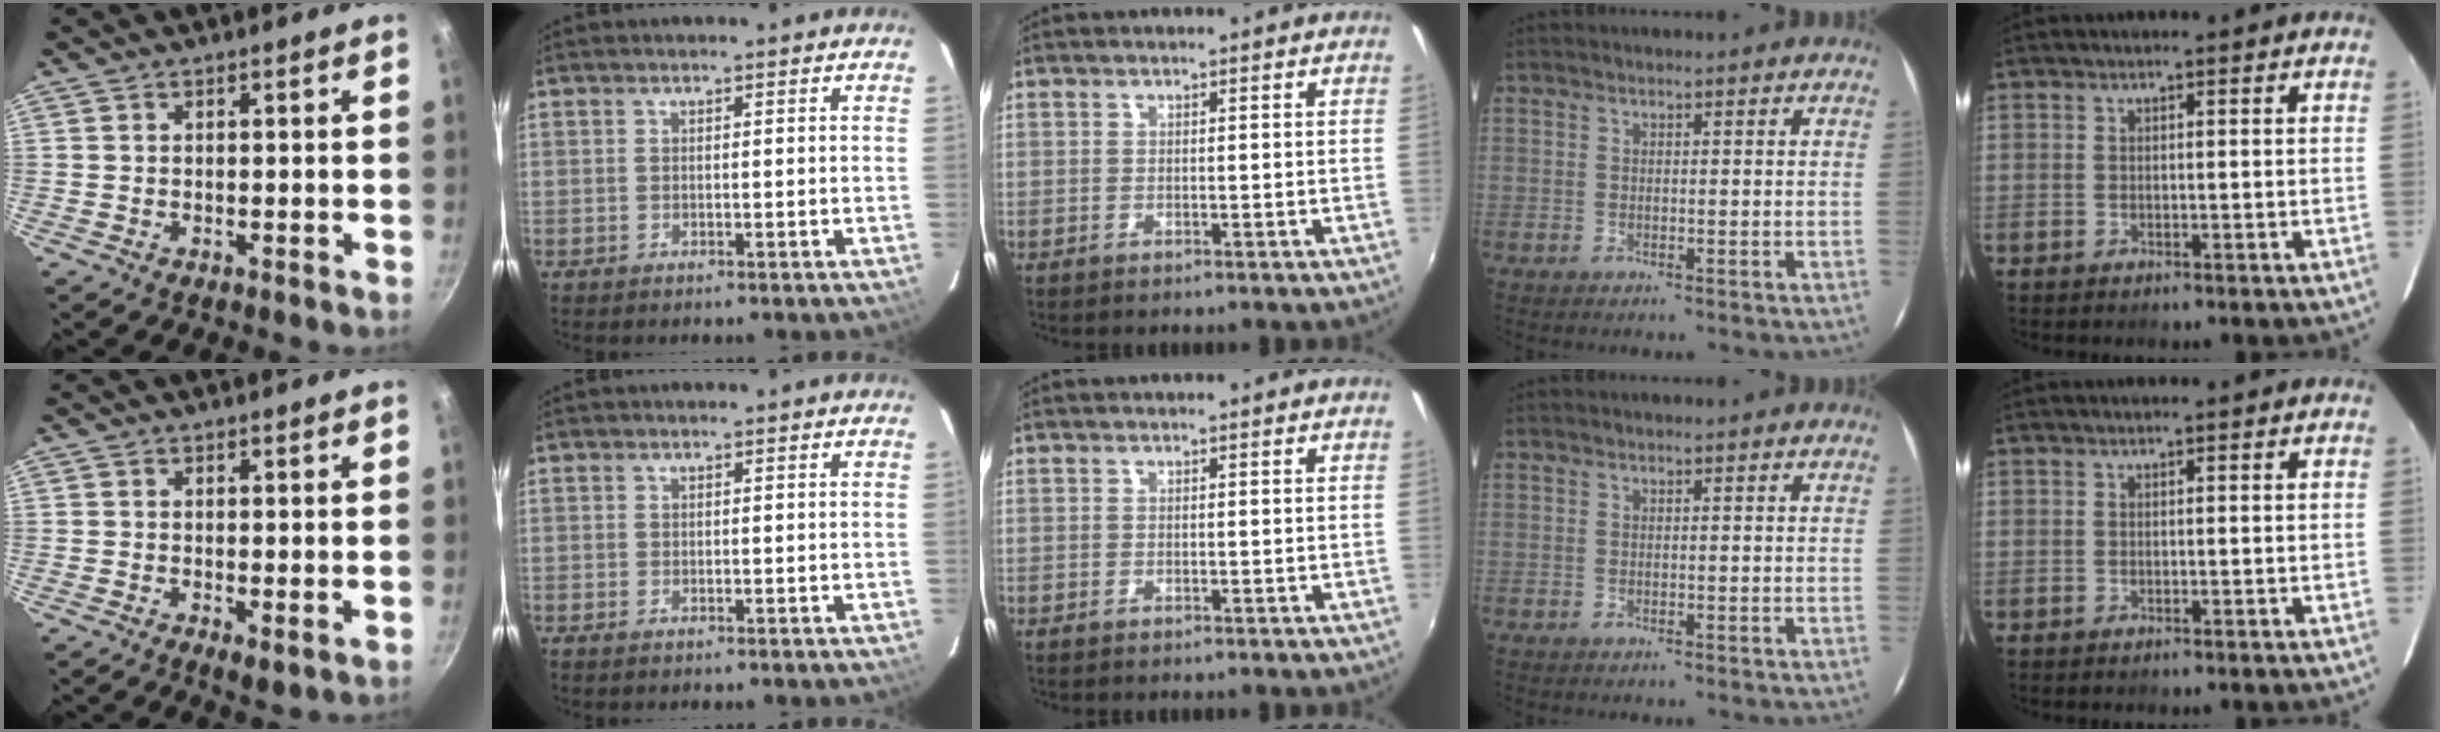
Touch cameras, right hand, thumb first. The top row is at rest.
{"thumb": {"total": 2.7, "force": [0.1, 1.3, 2.4], "torque": [-0.036, -0.012, 0.003]}}